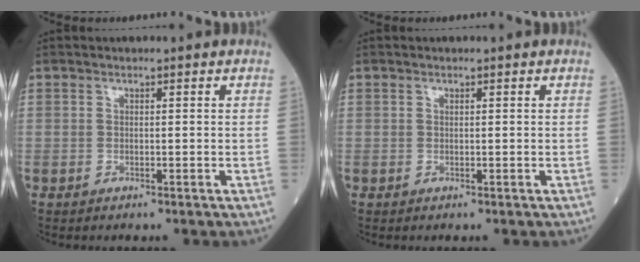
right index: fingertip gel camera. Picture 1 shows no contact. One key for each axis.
{"total": 0.0}